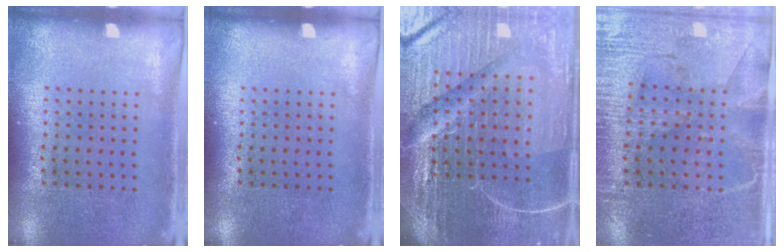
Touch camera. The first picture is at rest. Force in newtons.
{"total": 0.0}
{"total": 5.8, "press": 5.3, "slide": 2.4}
{"total": 3.3, "press": 3.0, "slide": 1.5}